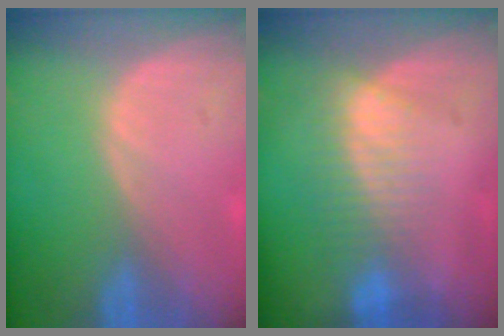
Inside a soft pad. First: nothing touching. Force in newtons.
{"total": 7.2, "press": 6.1, "slide": 3.8}